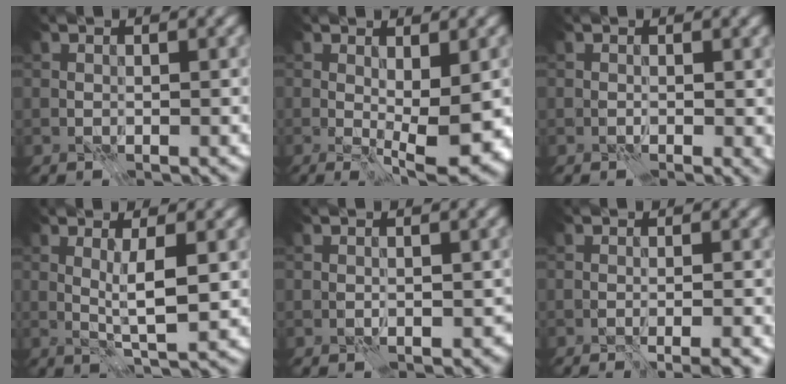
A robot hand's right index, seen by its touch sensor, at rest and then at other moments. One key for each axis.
{"total": 5.8, "fx": -0.4, "fy": 1.3, "fz": 5.7, "tx": -0.090, "ty": -0.011, "tz": -0.006}
{"total": 0.8, "fx": 0.2, "fy": 0.4, "fz": 0.6, "tx": -0.004, "ty": -0.003, "tz": 0.004}
{"total": 3.0, "fx": 0.1, "fy": 0.0, "fz": 3.0, "tx": -0.054, "ty": -0.006, "tz": 0.003}
{"total": 0.5, "fx": -0.1, "fy": 0.5, "fz": 0.2, "tx": 0.001, "ty": -0.004, "tz": -0.001}
{"total": 1.9, "fx": -1.2, "fy": -0.2, "fz": 1.5, "tx": -0.018, "ty": -0.008, "tz": -0.019}